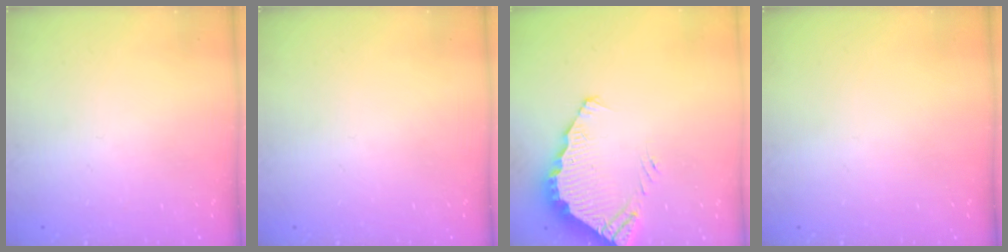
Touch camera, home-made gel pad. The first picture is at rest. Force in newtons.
{"total": 0.0}
{"total": 4.4, "press": 4.4, "slide": 0.2}
{"total": 0.0}